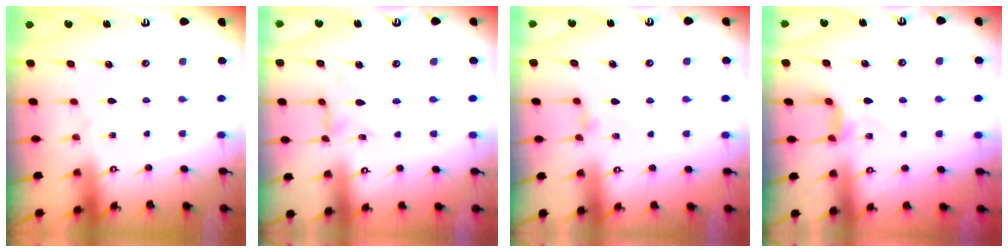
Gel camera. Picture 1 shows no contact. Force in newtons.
{"total": 1.7, "press": 1.6, "slide": 0.3}
{"total": 2.8, "press": 2.7, "slide": 0.6}
{"total": 4.5, "press": 4.5, "slide": 0.6}